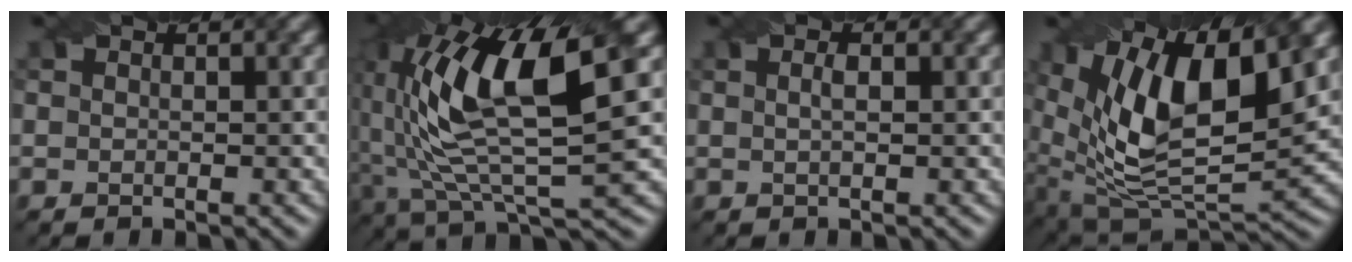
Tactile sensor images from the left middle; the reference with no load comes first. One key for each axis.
{"total": 13.2, "fx": 2.8, "fy": 4.6, "fz": 12.0, "tx": -0.243, "ty": 0.006, "tz": 0.055}
{"total": 1.3, "fx": 0.3, "fy": 0.4, "fz": 1.2, "tx": -0.018, "ty": -0.005, "tz": 0.003}
{"total": 13.6, "fx": 4.7, "fy": 6.2, "fz": 11.1, "tx": -0.207, "ty": 0.004, "tz": 0.087}